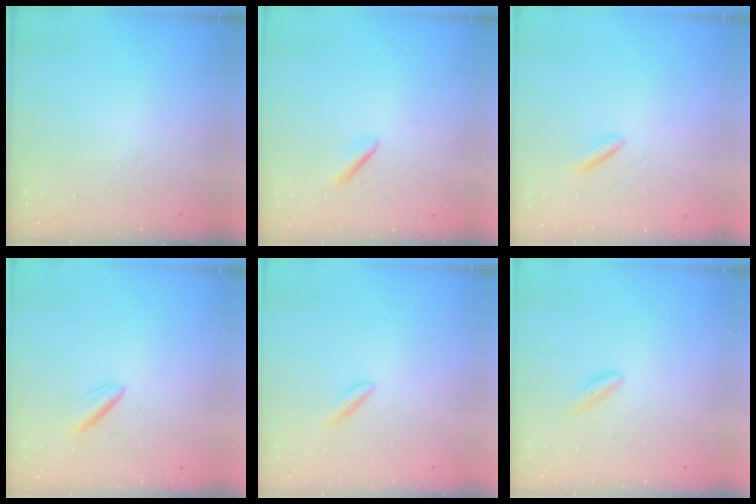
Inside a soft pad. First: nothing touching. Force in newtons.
{"total": 2.0, "press": 2.0, "slide": 0.6}
{"total": 2.0, "press": 1.8, "slide": 1.0}
{"total": 2.3, "press": 2.1, "slide": 1.0}
{"total": 2.7, "press": 2.4, "slide": 1.1}
{"total": 0.8, "press": 0.6, "slide": 0.6}